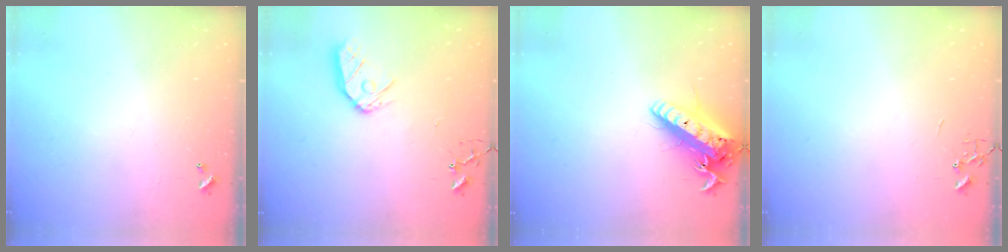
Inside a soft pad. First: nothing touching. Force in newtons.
{"total": 10.7, "press": 10.6, "slide": 1.2}
{"total": 19.0, "press": 18.6, "slide": 3.8}
{"total": 0.0}